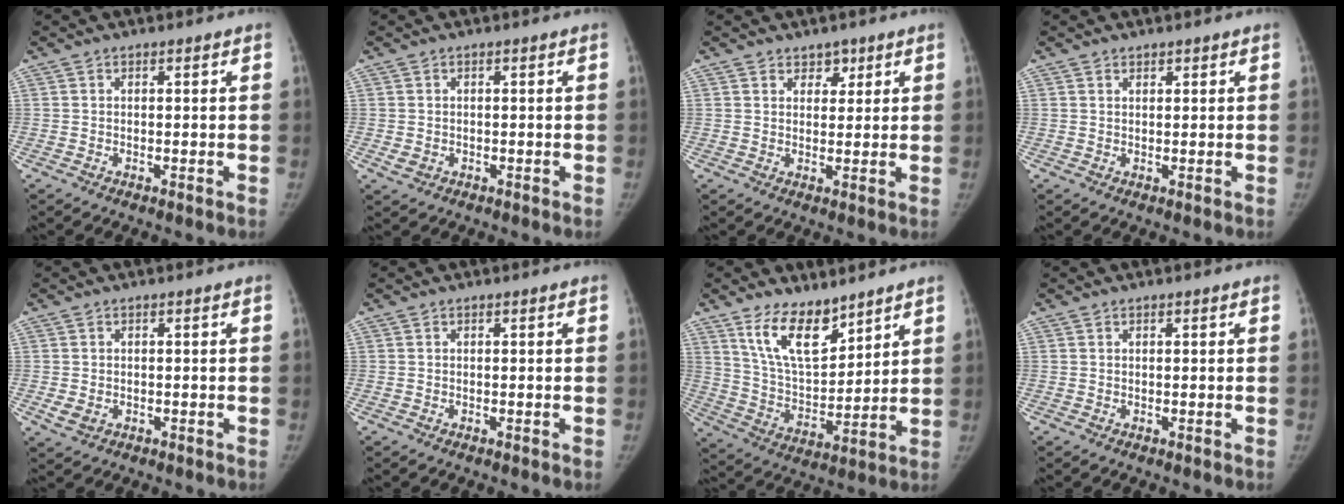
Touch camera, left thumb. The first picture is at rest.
{"total": 1.9, "force": [-0.5, 1.6, 0.9], "torque": [-0.011, 0.000, -0.002]}
{"total": 3.0, "force": [1.9, 2.1, 0.8], "torque": [0.014, -0.011, 0.026]}
{"total": 1.0, "force": [0.7, 0.6, 0.2], "torque": [0.005, -0.004, 0.009]}
{"total": 2.6, "force": [-0.6, 2.1, 1.5], "torque": [-0.025, -0.002, -0.004]}
{"total": 0.0}
{"total": 12.6, "force": [8.8, 5.7, 7.1], "torque": [-0.095, -0.064, 0.176]}
{"total": 0.0}